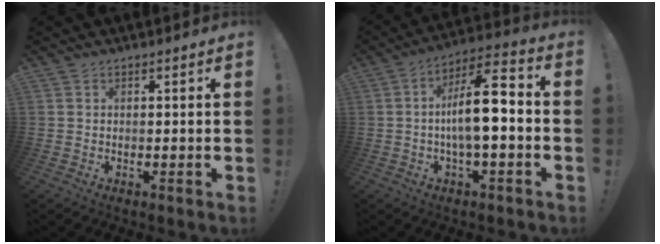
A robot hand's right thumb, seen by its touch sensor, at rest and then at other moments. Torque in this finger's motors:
{"motor_torque": [-0.09, 0.48, 0.93, 0.09, 0.16]}